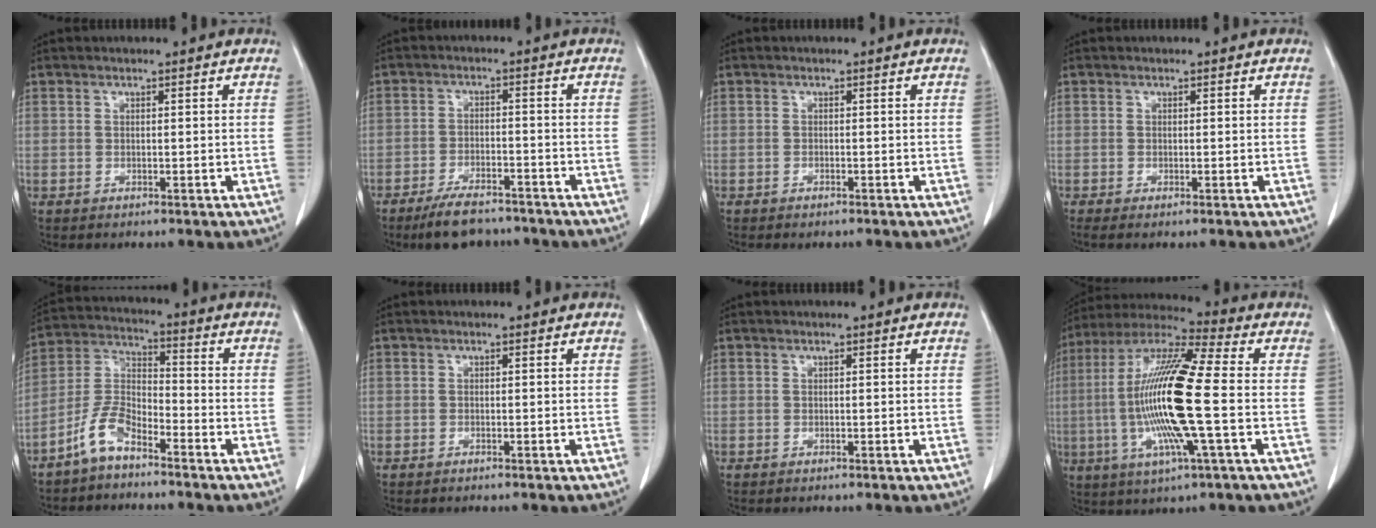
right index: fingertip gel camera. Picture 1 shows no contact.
{"total": 7.9, "force": [-6.5, 2.5, 3.8], "torque": [-0.067, -0.010, -0.106]}
{"total": 0.6, "force": [-0.5, 0.2, 0.4], "torque": [-0.010, -0.002, -0.004]}
{"total": 0.8, "force": [-0.6, 0.0, 0.5], "torque": [-0.010, -0.002, -0.010]}
{"total": 7.3, "force": [-5.3, 2.7, 4.3], "torque": [-0.103, 0.006, -0.111]}
{"total": 0.0}
{"total": 0.0}
{"total": 18.6, "force": [-2.2, 1.1, 18.4], "torque": [-0.377, -0.005, -0.051]}